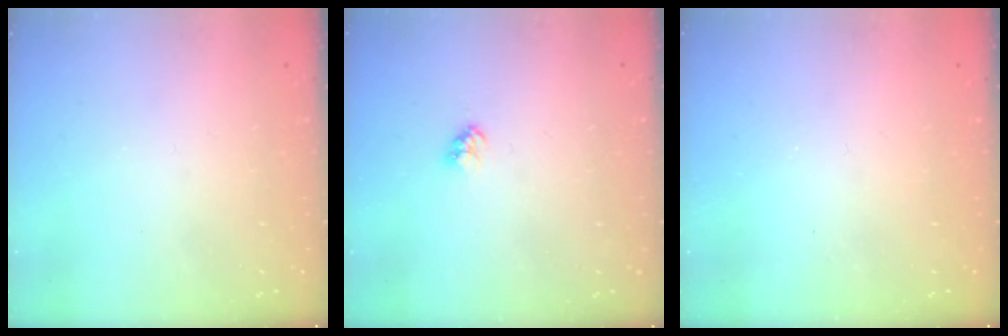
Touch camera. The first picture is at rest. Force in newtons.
{"total": 2.5, "press": 2.4, "slide": 0.4}
{"total": 0.0}